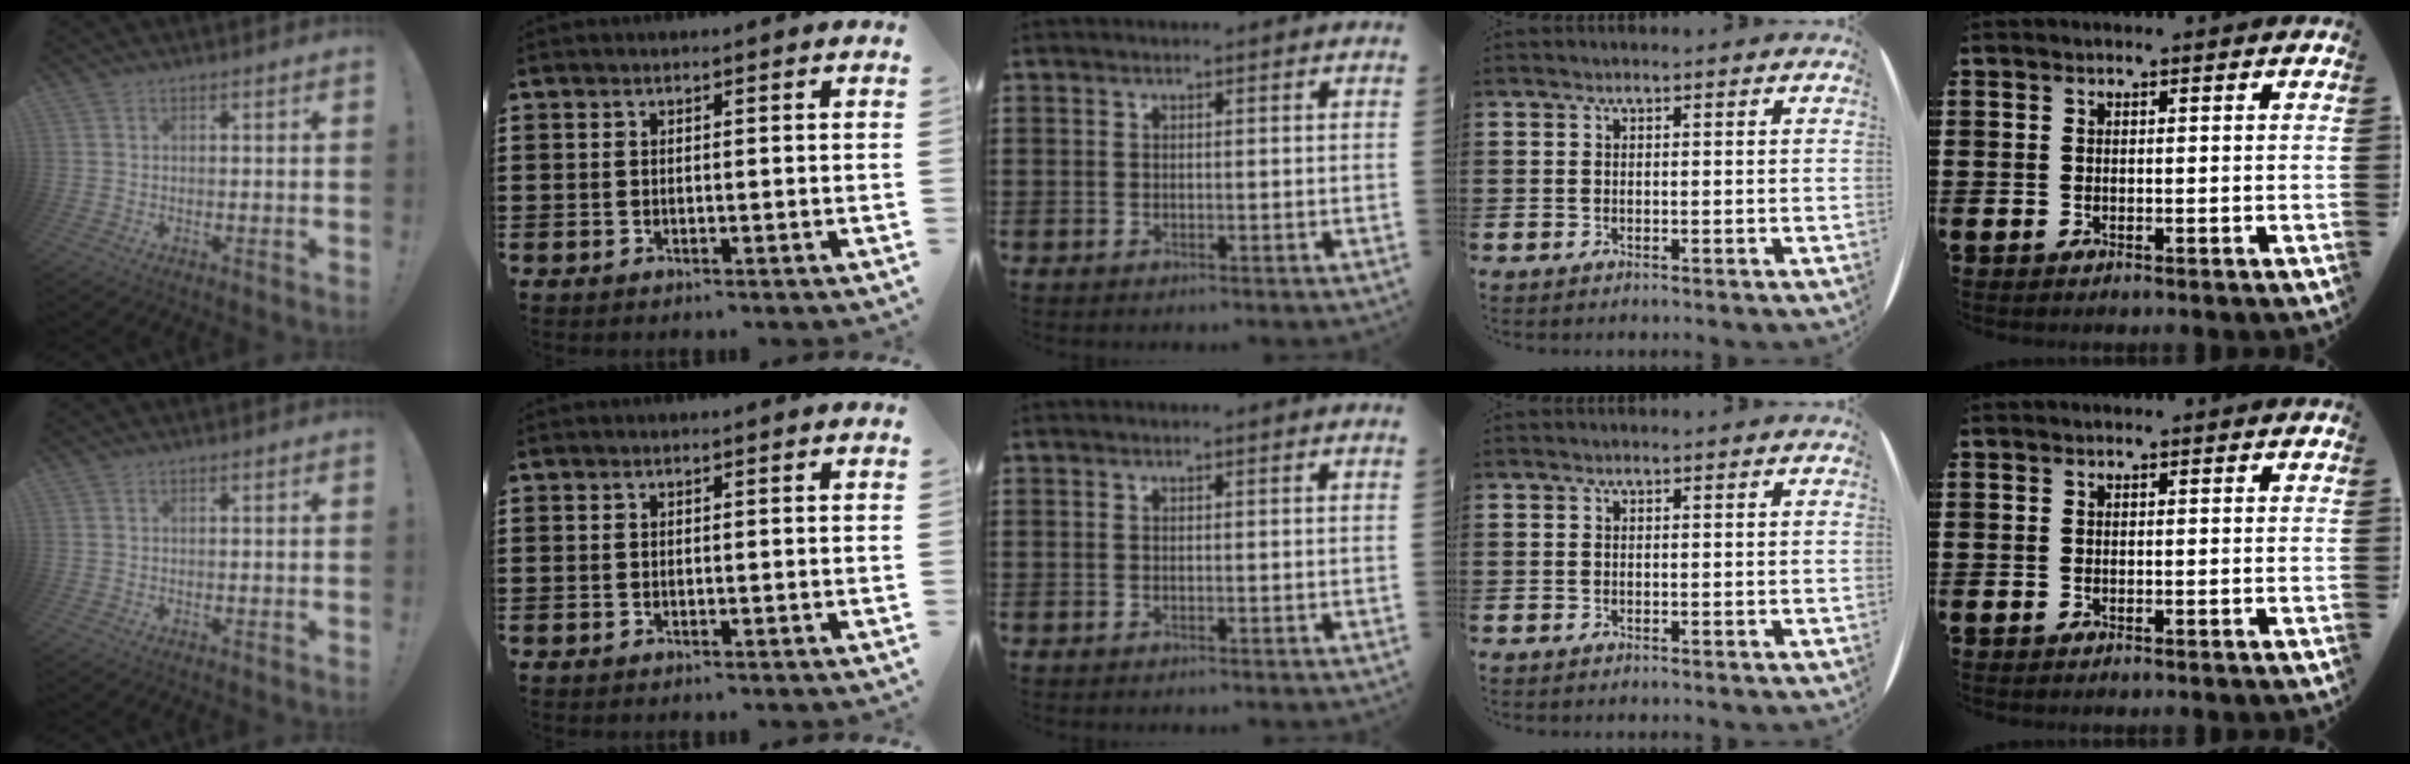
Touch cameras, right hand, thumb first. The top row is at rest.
{}